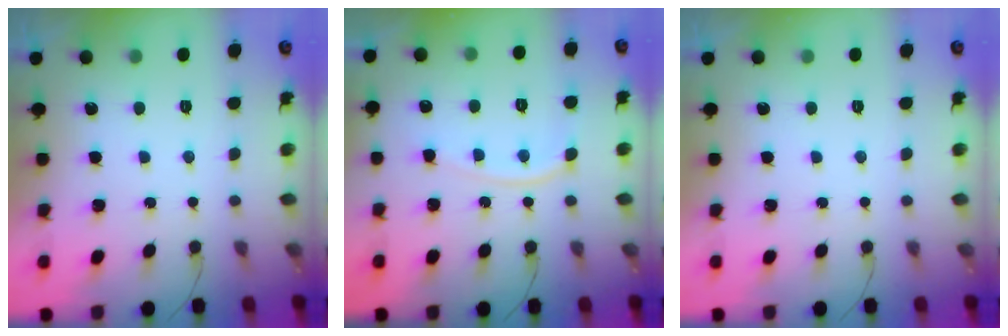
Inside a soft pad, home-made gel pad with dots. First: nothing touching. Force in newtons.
{"total": 9.1, "press": 9.1, "slide": 0.8}
{"total": 0.0}